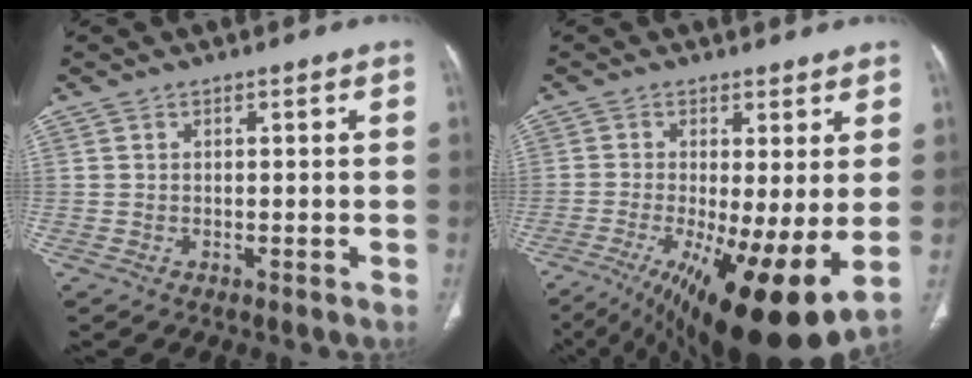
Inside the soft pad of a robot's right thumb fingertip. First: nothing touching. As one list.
[{"total": 16.9, "force": [-4.4, 4.4, 15.7], "torque": [-0.247, -0.026, -0.055]}]